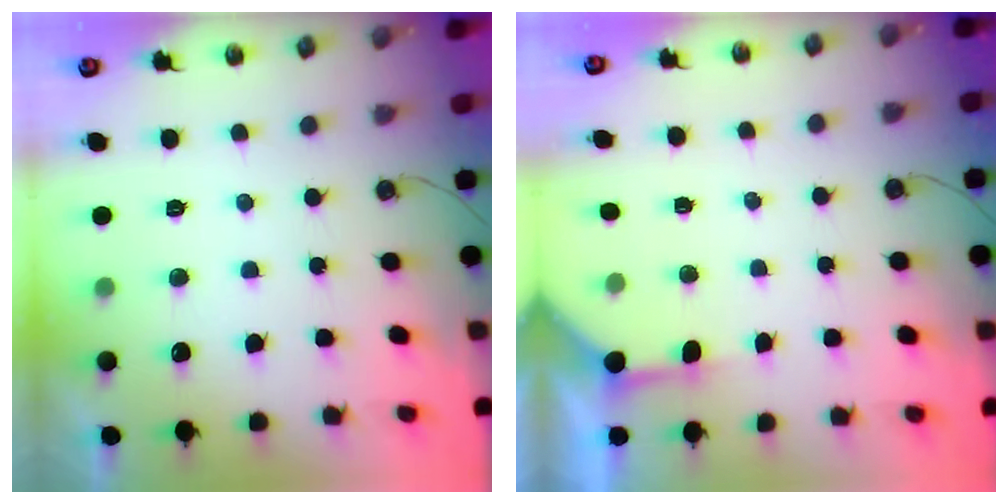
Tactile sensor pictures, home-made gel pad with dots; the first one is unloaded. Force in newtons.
{"total": 3.9, "press": 3.8, "slide": 0.5}